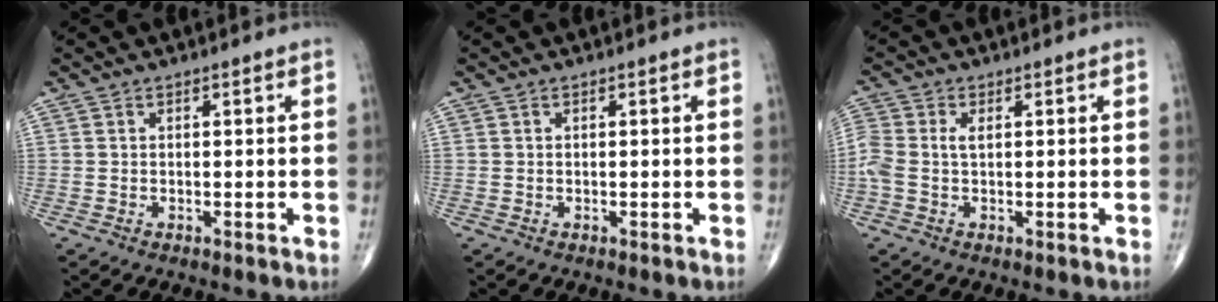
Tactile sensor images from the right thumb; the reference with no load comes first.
{"total": 0.0}
{"total": 4.3, "force": [0.3, 2.4, 3.6], "torque": [-0.105, 0.017, 0.005]}